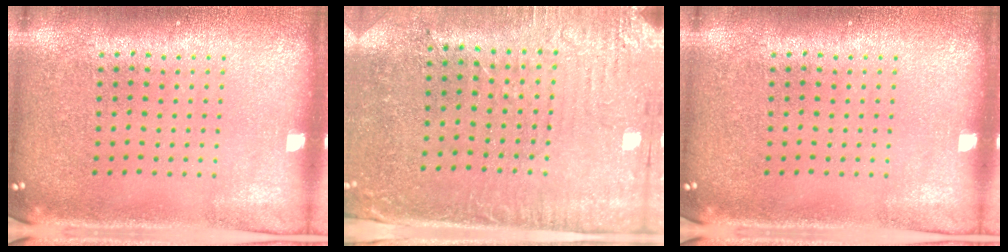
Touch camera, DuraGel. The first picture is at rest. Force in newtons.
{"total": 3.1, "press": 2.5, "slide": 1.8}
{"total": 0.0}